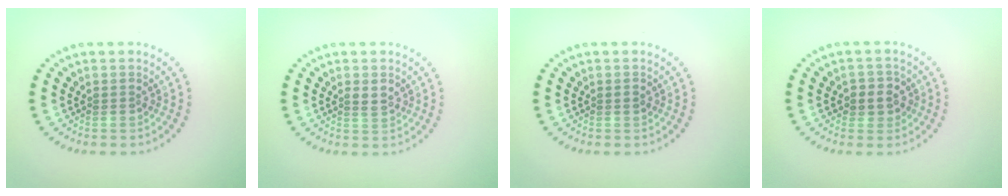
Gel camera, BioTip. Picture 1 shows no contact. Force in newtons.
{"total": 1.2, "press": 1.2, "slide": 0.2}
{"total": 0.6, "press": 0.6, "slide": 0.2}
{"total": 2.1, "press": 2.0, "slide": 0.8}